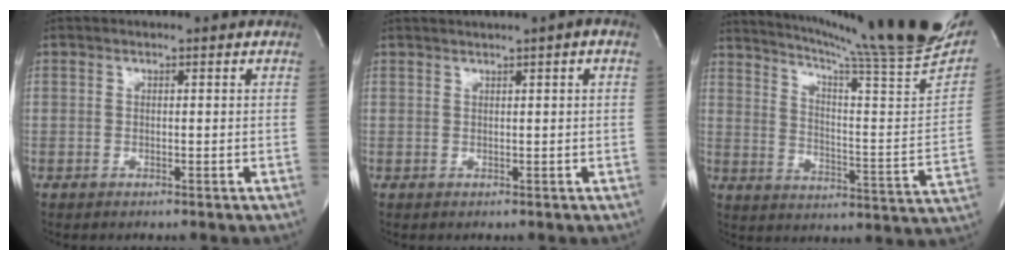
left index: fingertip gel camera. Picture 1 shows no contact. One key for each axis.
{"total": 3.2, "fx": 1.9, "fy": -0.3, "fz": 2.6, "tx": -0.043, "ty": 0.018, "tz": 0.031}
{"total": 26.7, "fx": 22.8, "fy": -0.7, "fz": 13.9, "tx": -0.219, "ty": -0.090, "tz": 0.302}